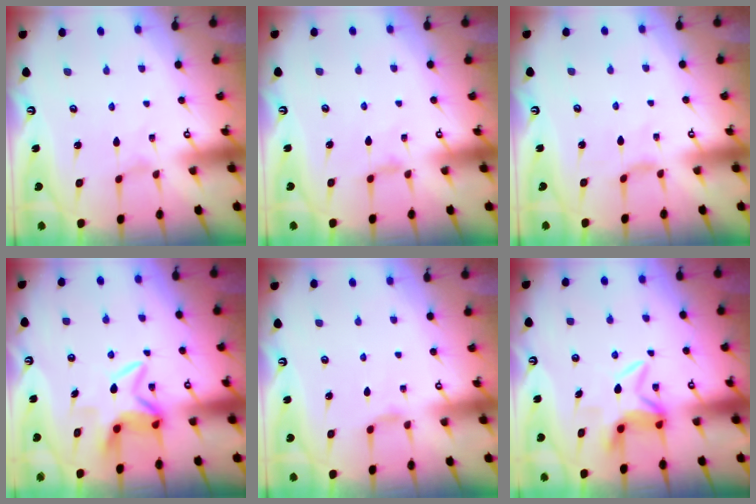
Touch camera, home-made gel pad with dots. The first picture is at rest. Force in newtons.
{"total": 1.9, "press": 1.8, "slide": 0.5}
{"total": 1.5, "press": 1.4, "slide": 0.4}
{"total": 6.8, "press": 6.7, "slide": 0.8}
{"total": 1.4, "press": 1.4, "slide": 0.3}
{"total": 6.1, "press": 6.0, "slide": 0.8}